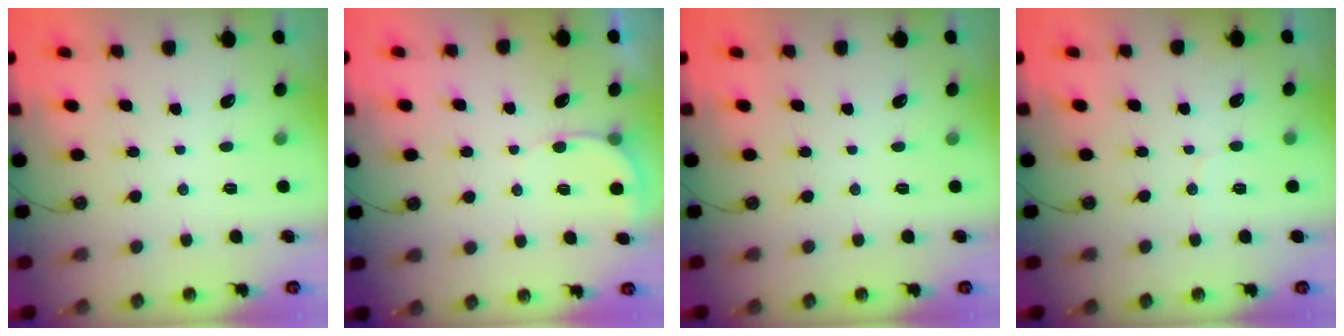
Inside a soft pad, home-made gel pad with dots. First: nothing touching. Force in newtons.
{"total": 4.6, "press": 4.6, "slide": 0.3}
{"total": 0.0}
{"total": 3.4, "press": 3.4, "slide": 0.3}